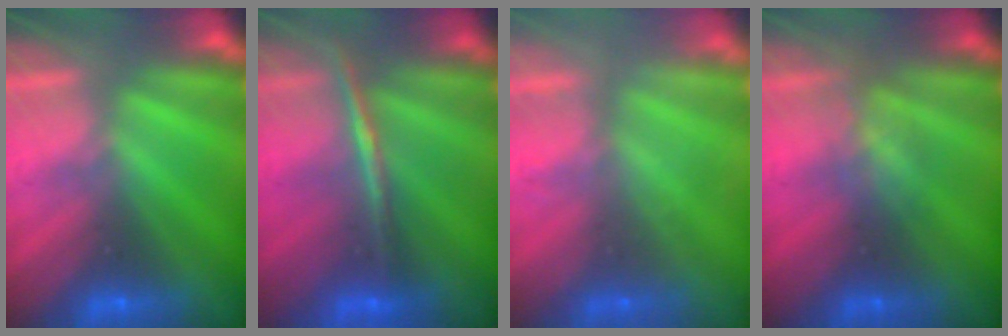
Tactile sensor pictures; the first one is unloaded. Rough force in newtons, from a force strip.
{"total": 1.9}
{"total": 2.3}
{"total": 2.7}